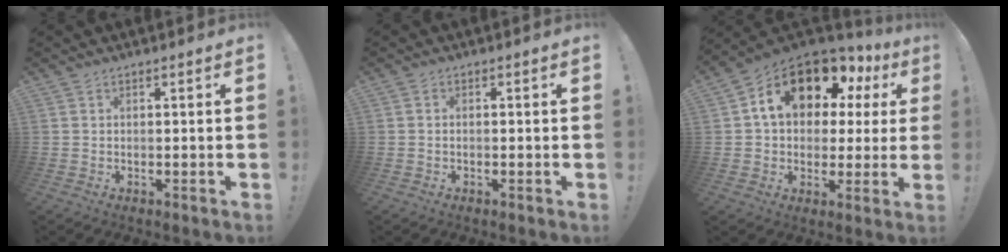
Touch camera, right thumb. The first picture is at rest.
{"total": 0.6, "force": [-0.5, 0.3, 0.2], "torque": [-0.007, 0.003, -0.008]}
{"total": 16.2, "force": [8.4, 9.5, 10.0], "torque": [-0.161, -0.047, 0.148]}